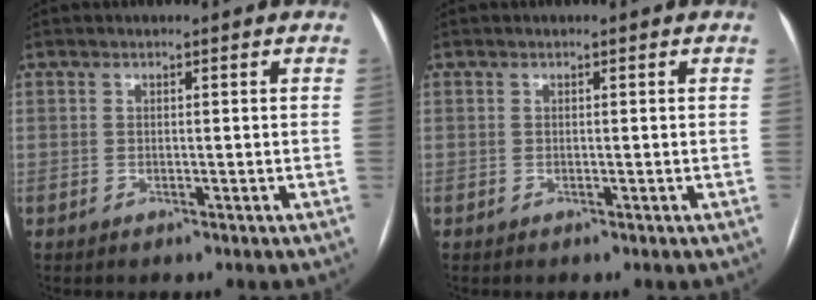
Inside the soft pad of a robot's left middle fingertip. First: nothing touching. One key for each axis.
{"total": 0.0}